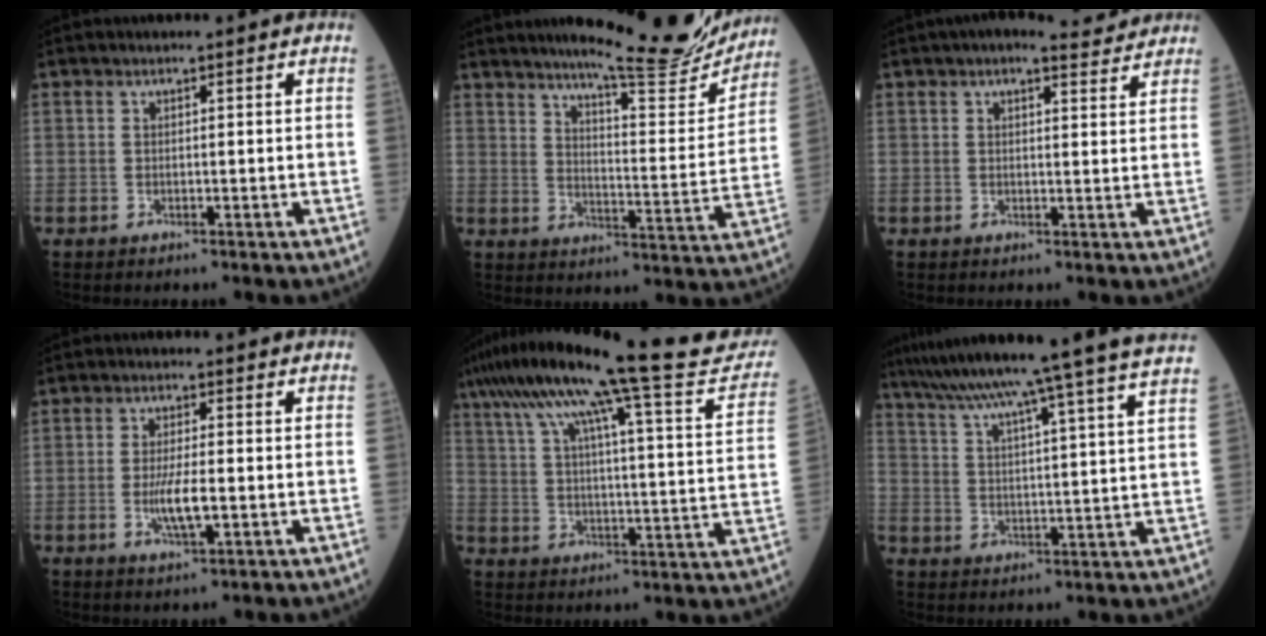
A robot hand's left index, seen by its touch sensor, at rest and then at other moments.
{"total": 17.8, "force": [16.1, 1.5, 7.5], "torque": [-0.103, -0.050, 0.203]}
{"total": 5.8, "force": [5.1, 1.4, 2.4], "torque": [-0.034, 0.021, 0.057]}
{"total": 4.6, "force": [-1.1, 0.8, 4.4], "torque": [-0.091, -0.008, -0.020]}
{"total": 28.3, "force": [24.0, 1.3, 14.9], "torque": [-0.245, -0.021, 0.319]}
{"total": 24.8, "force": [21.3, -2.6, 12.4], "torque": [-0.213, -0.041, 0.284]}